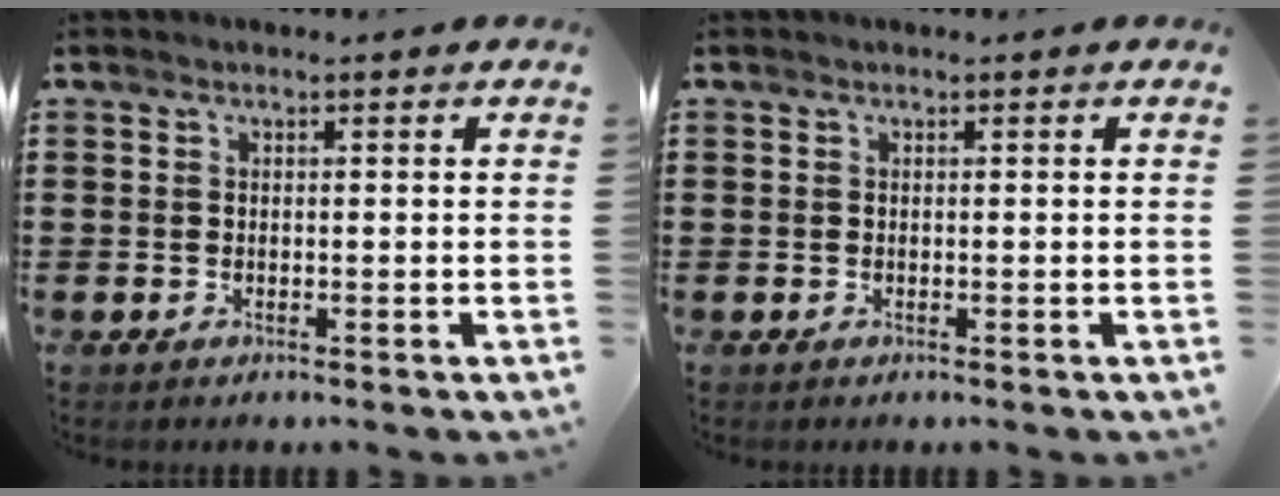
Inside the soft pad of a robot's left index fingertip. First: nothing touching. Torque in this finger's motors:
{"motor_torque": [0.00, 0.00, -0.01, -0.01]}